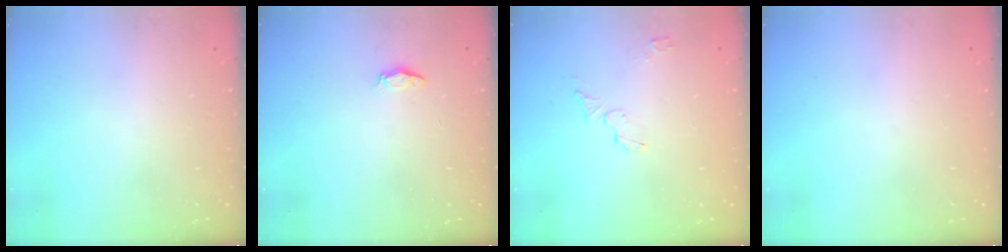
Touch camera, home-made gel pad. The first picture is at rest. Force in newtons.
{"total": 2.5, "press": 2.5, "slide": 0.3}
{"total": 4.4, "press": 4.4, "slide": 0.1}
{"total": 0.0}